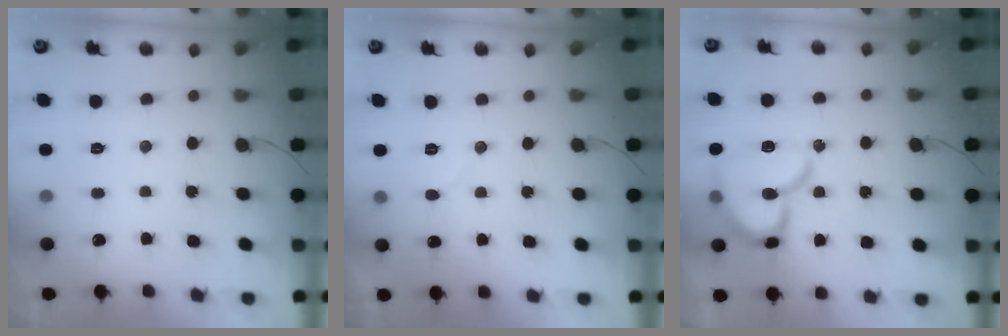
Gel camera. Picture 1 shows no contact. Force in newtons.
{"total": 5.4, "press": 5.4, "slide": 0.4}
{"total": 16.1, "press": 16.1, "slide": 1.5}